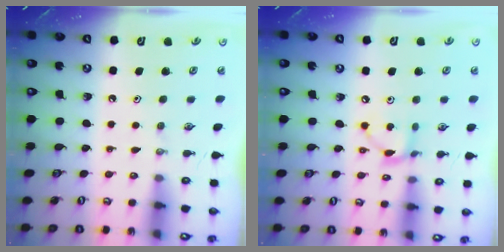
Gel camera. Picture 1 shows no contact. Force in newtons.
{"total": 7.5, "press": 7.5, "slide": 0.2}